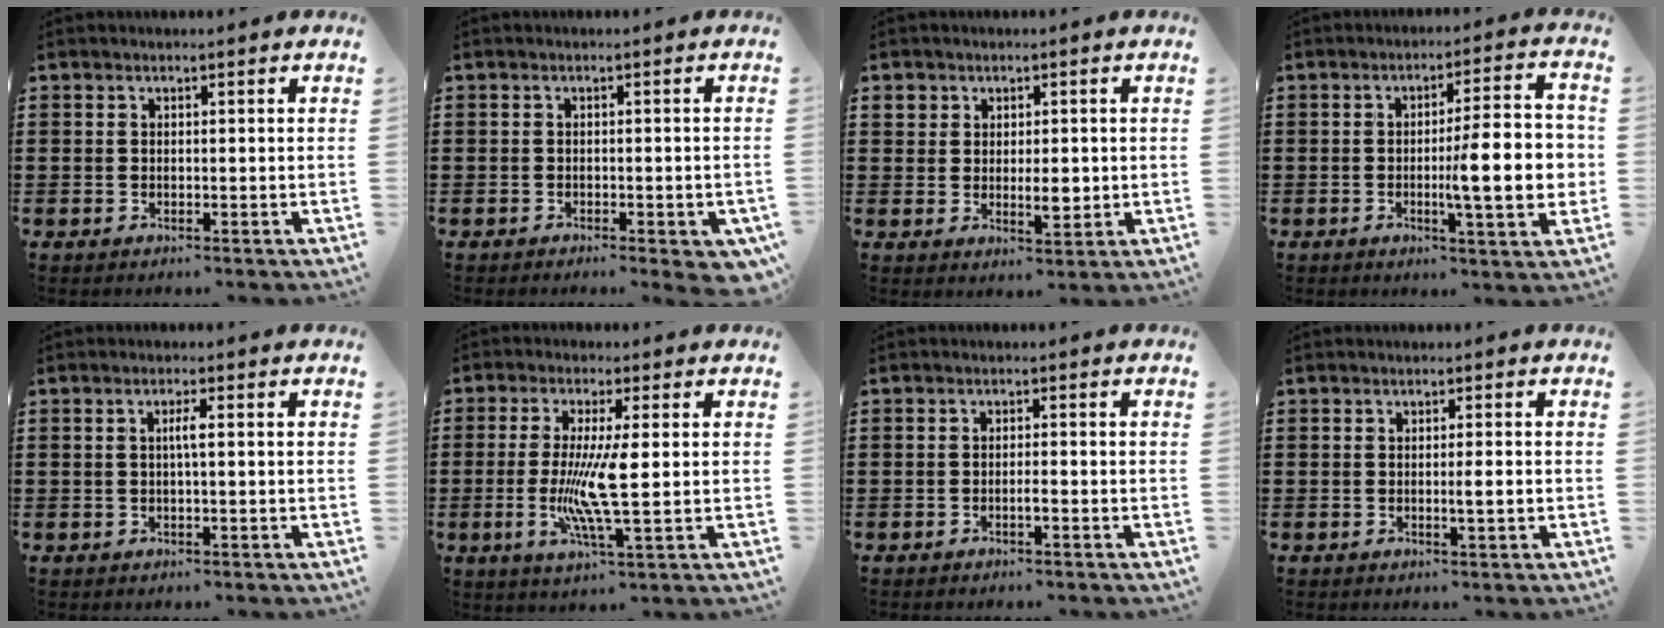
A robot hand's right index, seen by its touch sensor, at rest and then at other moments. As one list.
[{"total": 1.4, "force": [-1.0, 0.2, 1.0], "torque": [-0.019, -0.003, -0.017]}, {"total": 4.1, "force": [0.4, 2.8, 3.0], "torque": [-0.048, 0.004, 0.002]}, {"total": 11.8, "force": [-1.2, 2.2, 11.6], "torque": [-0.160, -0.009, -0.024]}, {"total": 1.8, "force": [0.0, 0.0, 1.8], "torque": [-0.034, 0.000, -0.002]}, {"total": 8.3, "force": [-0.5, 0.8, 8.3], "torque": [-0.167, -0.019, -0.014]}, {"total": 1.3, "force": [-0.8, -0.1, 1.0], "torque": [-0.019, -0.006, -0.014]}, {"total": 1.9, "force": [-0.3, 0.0, 1.9], "torque": [-0.031, -0.004, -0.006]}]